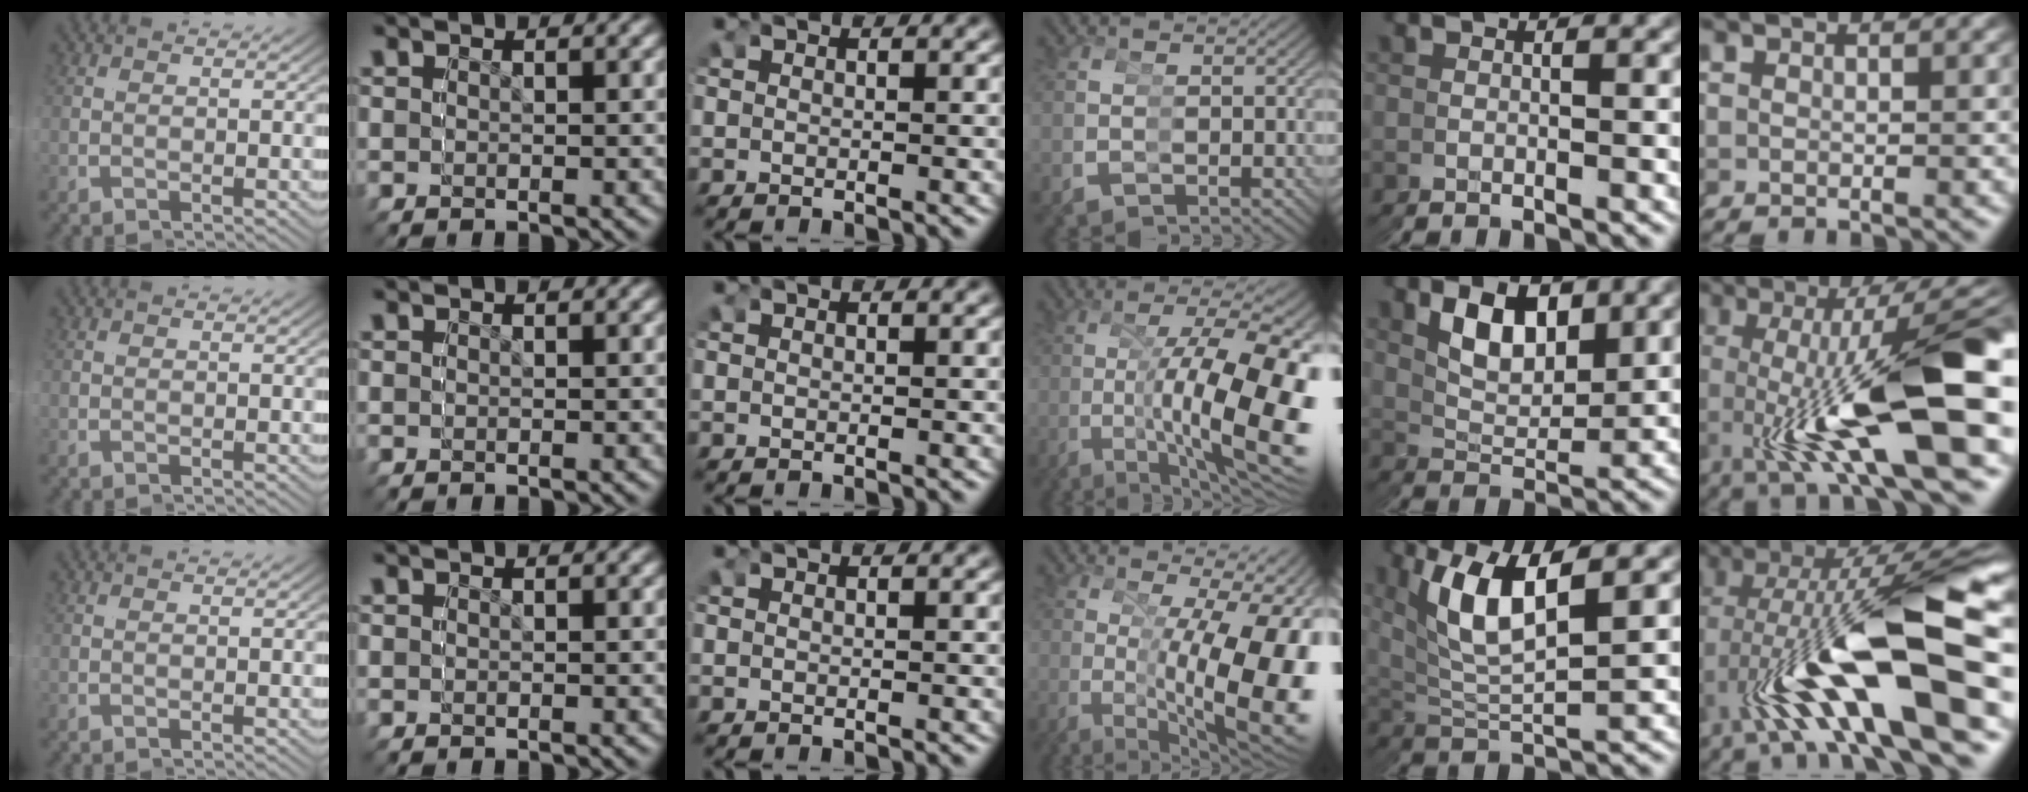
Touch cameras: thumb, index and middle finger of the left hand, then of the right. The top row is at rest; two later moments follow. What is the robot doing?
{"motion": "grasp_and_lifting", "object": "cubes"}